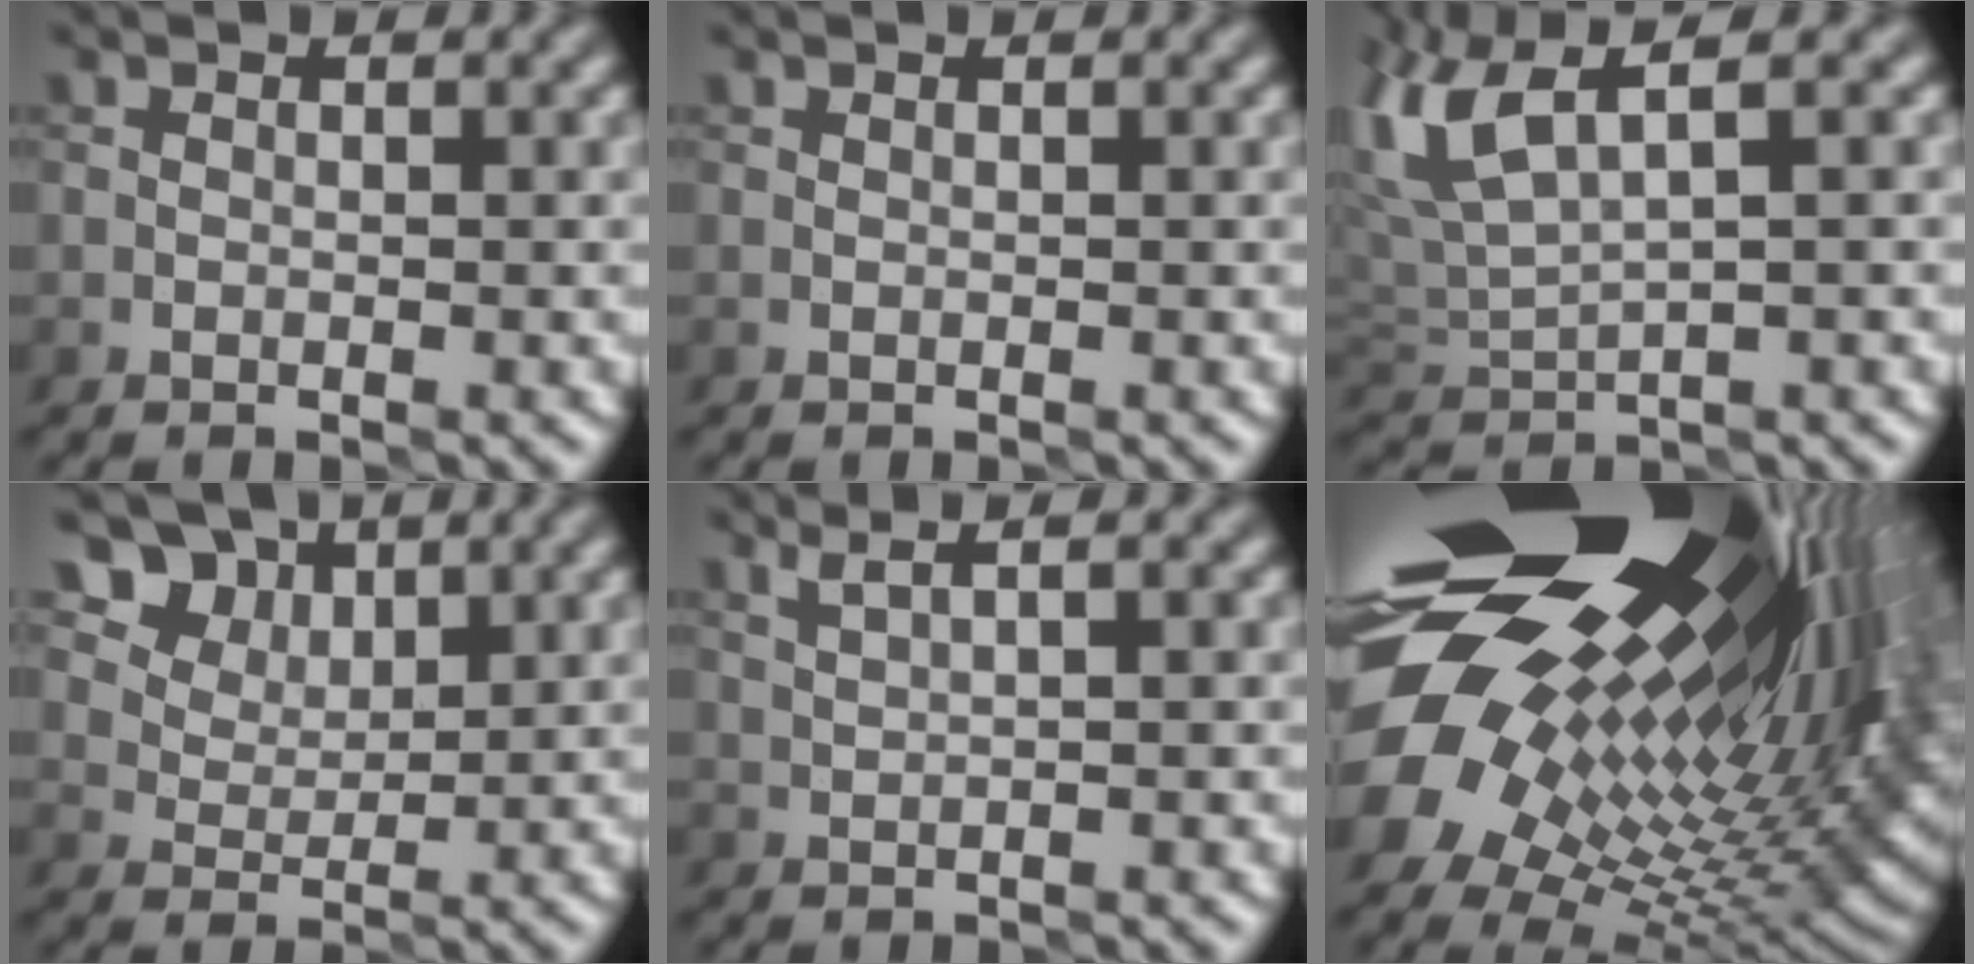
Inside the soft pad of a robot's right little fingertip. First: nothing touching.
{"total": 0.0}
{"total": 6.2, "force": [2.8, 2.1, 5.2], "torque": [-0.129, 0.021, 0.054]}
{"total": 8.7, "force": [5.6, 5.6, 3.7], "torque": [-0.090, 0.004, 0.101]}
{"total": 2.5, "force": [1.7, 0.6, 1.7], "torque": [-0.023, 0.012, 0.019]}
{"total": 21.3, "force": [6.7, 11.4, 16.7], "torque": [-0.299, 0.016, 0.108]}